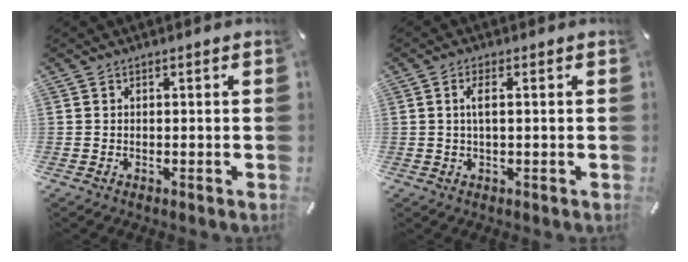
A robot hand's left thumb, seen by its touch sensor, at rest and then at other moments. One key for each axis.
{"total": 3.2, "fx": 0.3, "fy": 0.9, "fz": 3.0, "tx": -0.067, "ty": 0.000, "tz": 0.001}